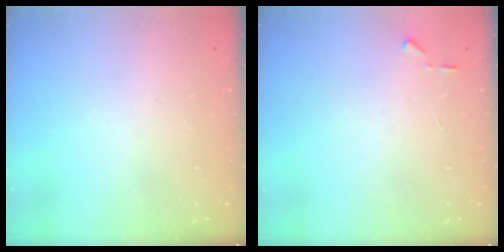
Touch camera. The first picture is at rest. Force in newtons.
{"total": 3.9, "press": 3.9, "slide": 0.5}